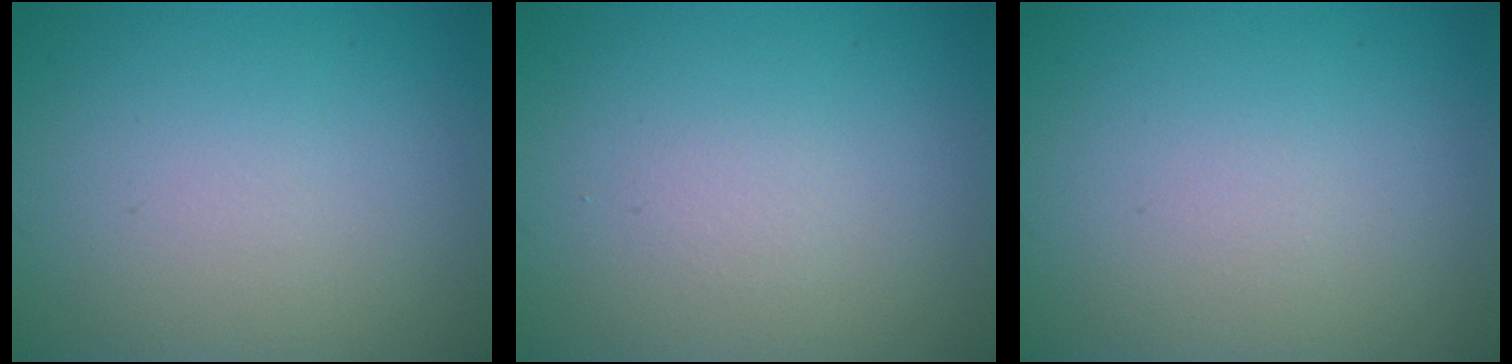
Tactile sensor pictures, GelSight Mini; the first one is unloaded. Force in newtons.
{"total": 0.6, "press": 0.6, "slide": 0.0}
{"total": 0.0}